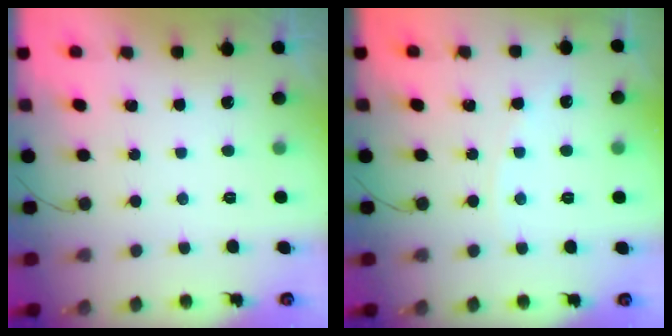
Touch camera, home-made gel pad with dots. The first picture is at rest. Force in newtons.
{"total": 2.8, "press": 2.8, "slide": 0.3}